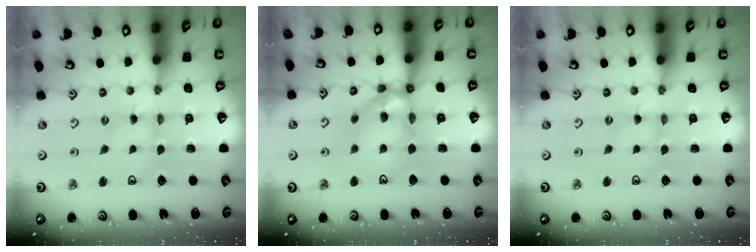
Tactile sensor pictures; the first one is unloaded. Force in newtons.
{"total": 13.6, "press": 13.5, "slide": 2.1}
{"total": 0.0}